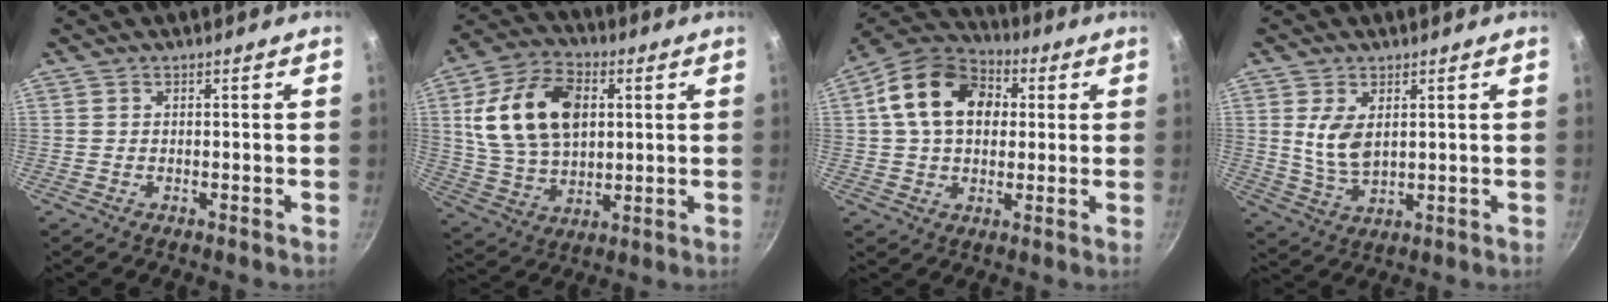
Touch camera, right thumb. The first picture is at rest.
{"total": 18.7, "force": [3.9, 12.3, 13.5], "torque": [-0.227, -0.002, 0.072]}
{"total": 16.8, "force": [3.5, 12.2, 11.0], "torque": [-0.164, 0.024, 0.044]}
{"total": 7.0, "force": [1.9, 3.9, 5.5], "torque": [-0.100, -0.021, 0.045]}